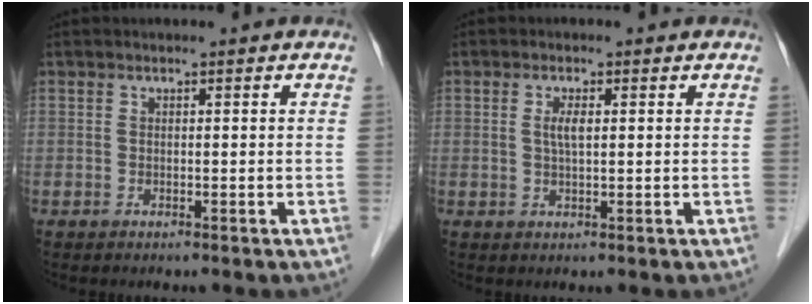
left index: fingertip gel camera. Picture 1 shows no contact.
{"total": 2.1, "force": [0.4, 0.6, 2.0], "torque": [-0.044, -0.001, 0.008]}